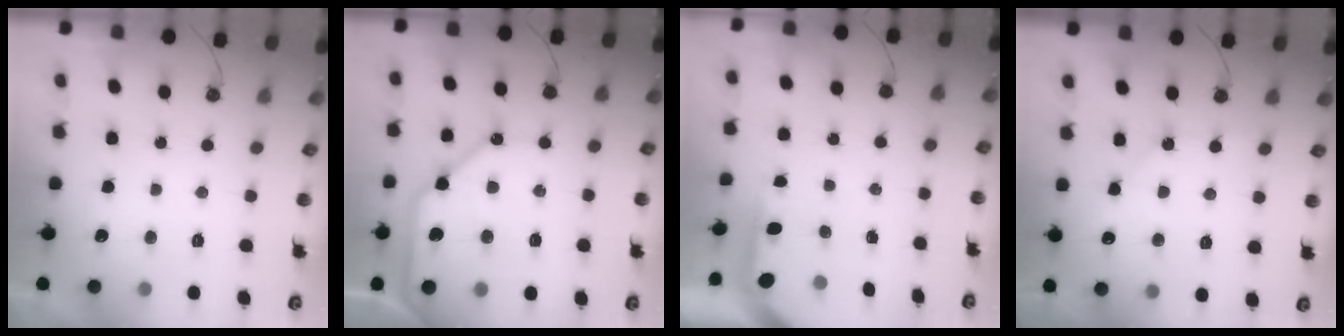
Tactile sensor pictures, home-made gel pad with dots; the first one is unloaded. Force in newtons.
{"total": 16.9, "press": 16.8, "slide": 1.8}
{"total": 3.7, "press": 3.7, "slide": 0.3}
{"total": 4.7, "press": 4.6, "slide": 0.6}